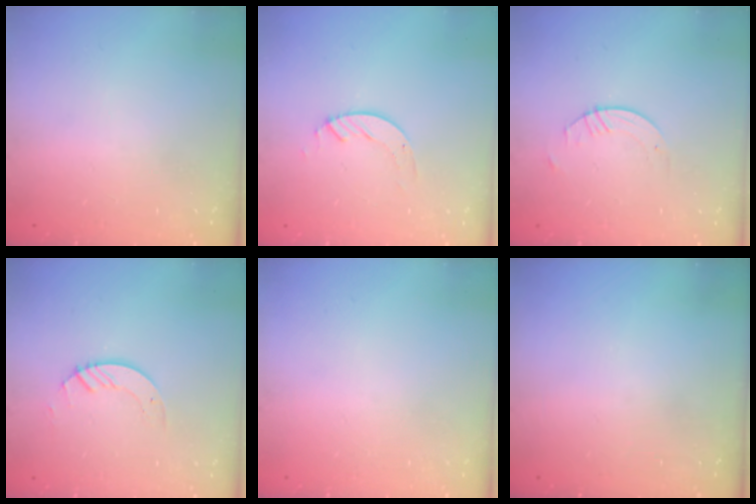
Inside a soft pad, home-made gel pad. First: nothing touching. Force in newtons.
{"total": 3.4, "press": 3.4, "slide": 0.4}
{"total": 0.8, "press": 0.8, "slide": 0.2}
{"total": 2.9, "press": 2.9, "slide": 0.3}
{"total": 0.0}
{"total": 0.0}